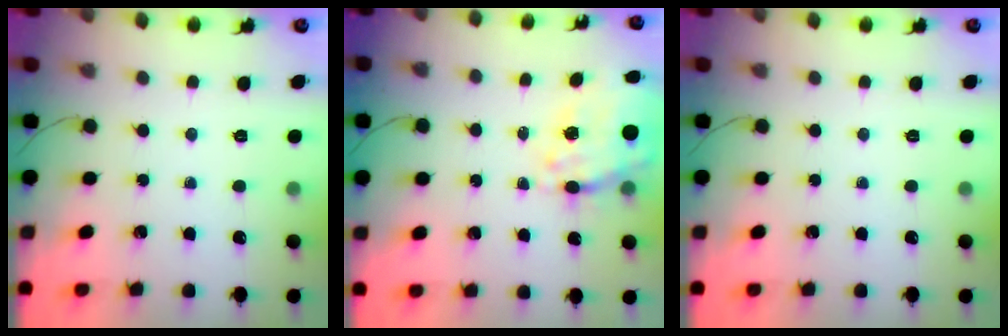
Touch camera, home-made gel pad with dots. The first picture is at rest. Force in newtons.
{"total": 9.9, "press": 9.1, "slide": 4.0}
{"total": 0.0}